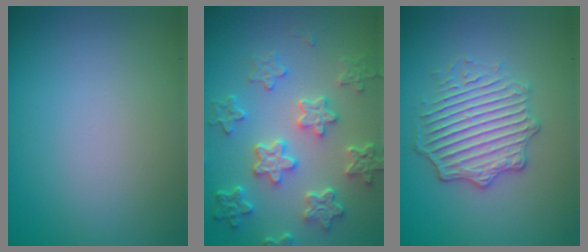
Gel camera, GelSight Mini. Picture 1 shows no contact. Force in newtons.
{"total": 5.8, "press": 4.6, "slide": 3.6}
{"total": 4.5, "press": 3.7, "slide": 2.6}